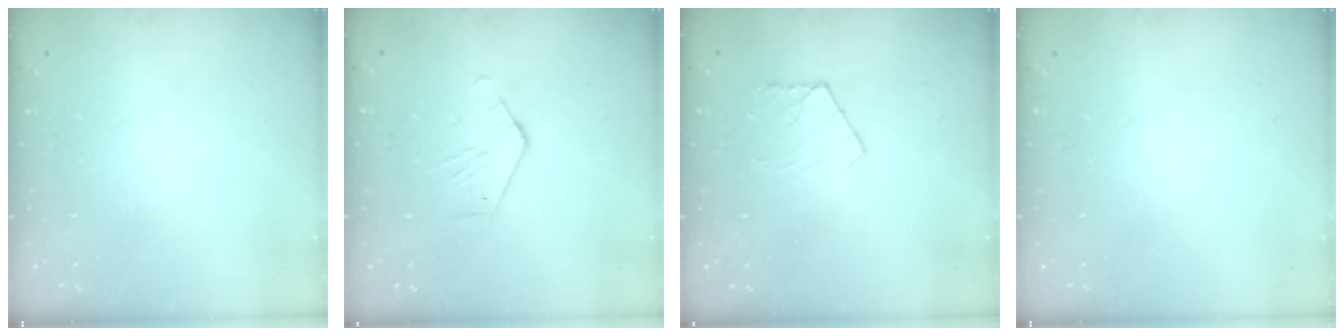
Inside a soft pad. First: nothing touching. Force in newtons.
{"total": 2.5, "press": 2.5, "slide": 0.2}
{"total": 4.6, "press": 4.6, "slide": 0.5}
{"total": 0.0}